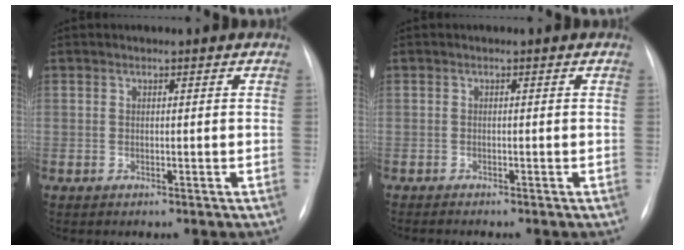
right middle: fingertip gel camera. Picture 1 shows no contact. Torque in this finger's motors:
{"motor_torque": [0.58, -0.72, 0.03, 0.01]}